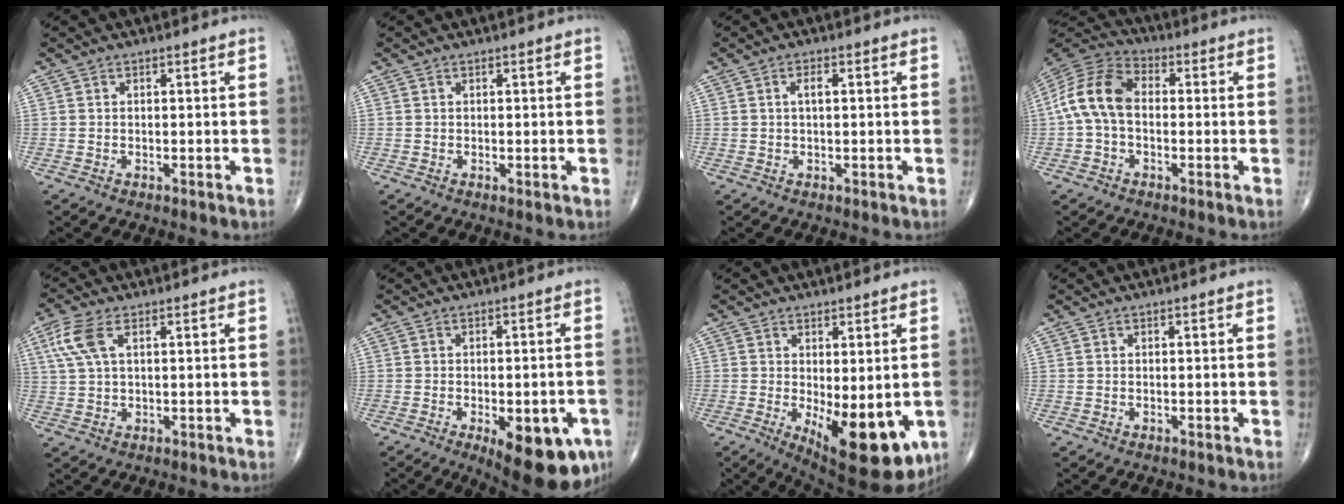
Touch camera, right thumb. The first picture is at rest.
{"total": 0.6, "force": [0.0, 0.1, 0.6], "torque": [-0.007, -0.002, 0.001]}
{"total": 1.9, "force": [0.4, 0.7, 1.7], "torque": [-0.030, 0.003, 0.006]}
{"total": 11.6, "force": [-0.4, 7.5, 8.8], "torque": [-0.173, 0.033, -0.020]}
{"total": 6.4, "force": [2.4, 2.9, 5.1], "torque": [-0.134, 0.012, 0.050]}
{"total": 15.0, "force": [-6.6, 6.1, 12.0], "torque": [-0.115, 0.007, -0.075]}
{"total": 15.3, "force": [-4.0, 6.3, 13.4], "torque": [-0.168, -0.026, -0.039]}
{"total": 0.0}